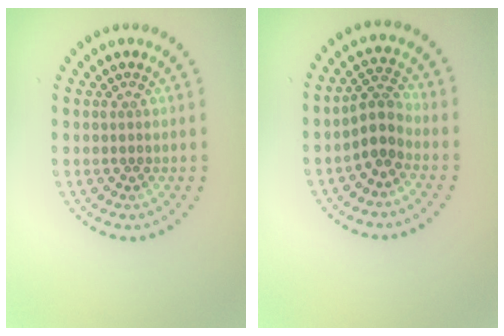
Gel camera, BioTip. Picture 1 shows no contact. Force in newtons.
{"total": 2.5, "press": 1.9, "slide": 1.6}